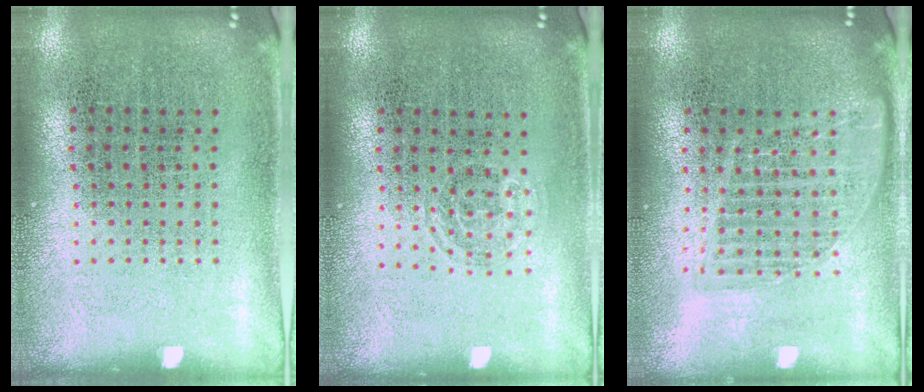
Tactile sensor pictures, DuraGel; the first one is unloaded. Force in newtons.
{"total": 0.7, "press": 0.5, "slide": 0.5}
{"total": 1.6, "press": 1.4, "slide": 0.8}